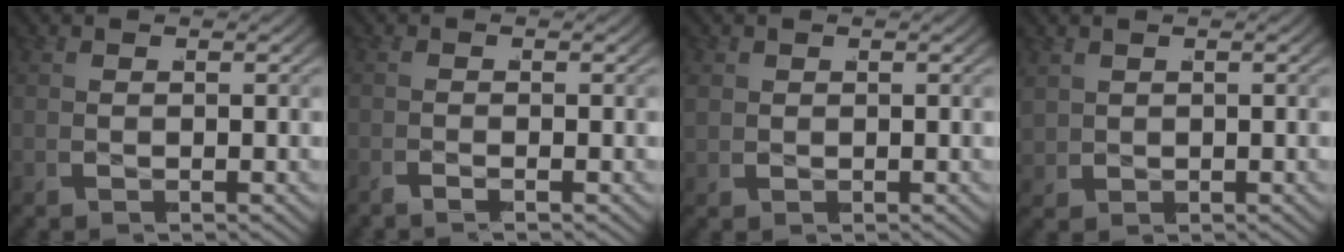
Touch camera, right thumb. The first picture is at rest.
{"total": 1.0, "force": [-1.0, -0.1, 0.1], "torque": [-0.006, -0.003, -0.024]}
{"total": 0.9, "force": [0.3, 0.9, 0.2], "torque": [-0.004, -0.003, 0.011]}
{"total": 1.1, "force": [0.5, 0.9, 0.3], "torque": [-0.007, -0.002, 0.015]}